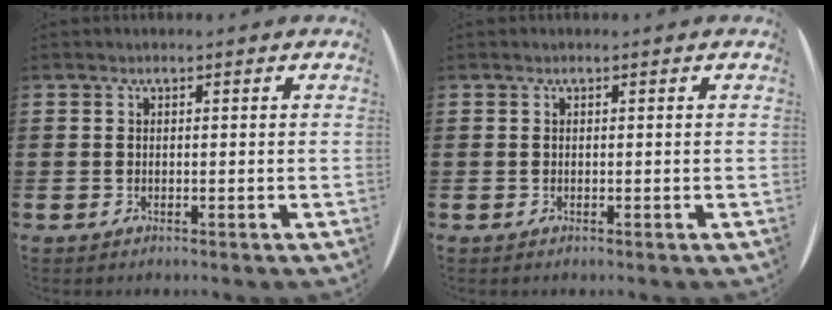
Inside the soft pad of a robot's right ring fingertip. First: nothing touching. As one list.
[{"total": 0.0}]